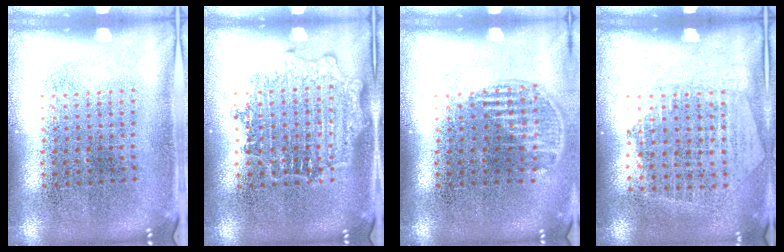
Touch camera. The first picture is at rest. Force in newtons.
{"total": 1.4, "press": 1.4, "slide": 0.1}
{"total": 1.1, "press": 1.0, "slide": 0.5}
{"total": 1.3, "press": 1.1, "slide": 0.6}